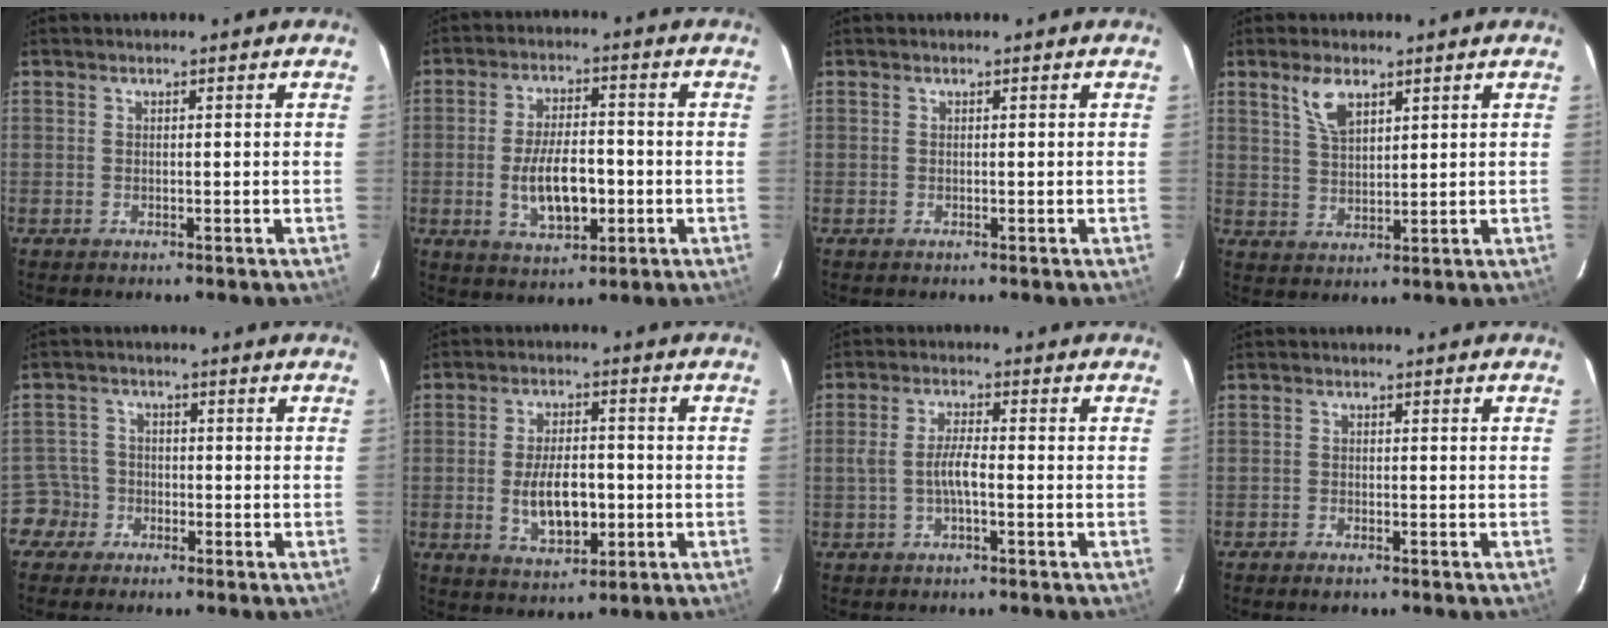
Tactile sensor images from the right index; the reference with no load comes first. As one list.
[{"total": 10.2, "force": [-2.1, 4.7, 8.8], "torque": [-0.169, -0.004, -0.028]}, {"total": 0.0}, {"total": 5.7, "force": [3.4, 2.6, 3.8], "torque": [-0.072, 0.005, 0.071]}, {"total": 4.1, "force": [-2.3, 3.4, -0.4], "torque": [0.009, 0.020, -0.046]}, {"total": 9.4, "force": [-1.8, 4.6, 8.0], "torque": [-0.152, -0.002, -0.021]}, {"total": 4.1, "force": [-1.2, 0.7, 3.8], "torque": [-0.079, 0.008, -0.021]}, {"total": 1.9, "force": [-1.5, 0.8, 0.9], "torque": [-0.024, 0.000, -0.030]}]